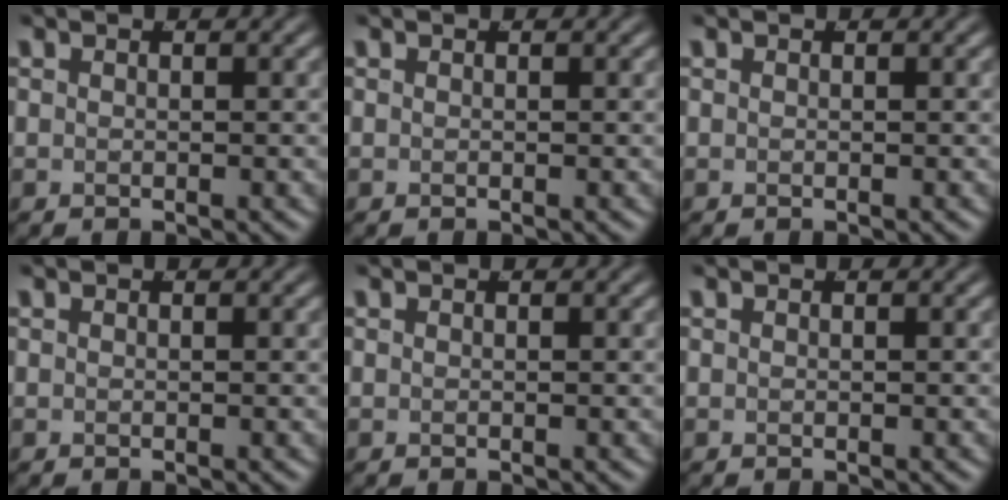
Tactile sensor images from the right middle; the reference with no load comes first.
{"total": 0.0}
{"total": 0.0}
{"total": 0.0}
{"total": 0.0}
{"total": 0.0}